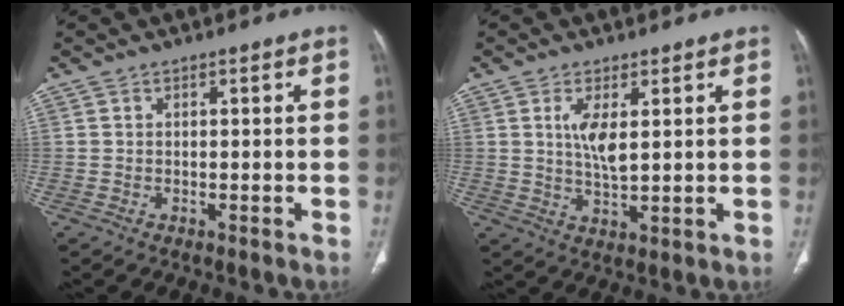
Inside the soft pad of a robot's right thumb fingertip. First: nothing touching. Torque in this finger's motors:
{"motor_torque": [0.26, 1.28, 0.14, -0.21, 0.05]}